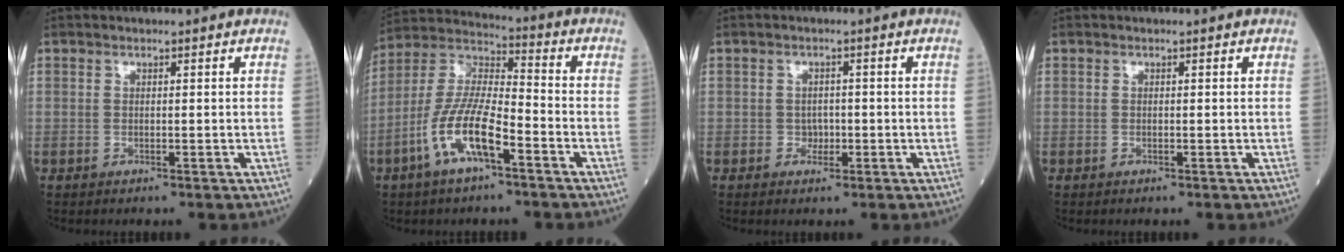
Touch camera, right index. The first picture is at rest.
{"total": 12.1, "force": [-5.4, 3.2, 10.4], "torque": [-0.219, 0.005, -0.106]}
{"total": 1.9, "force": [-0.5, 1.5, 1.0], "torque": [-0.008, 0.006, -0.007]}
{"total": 0.0}